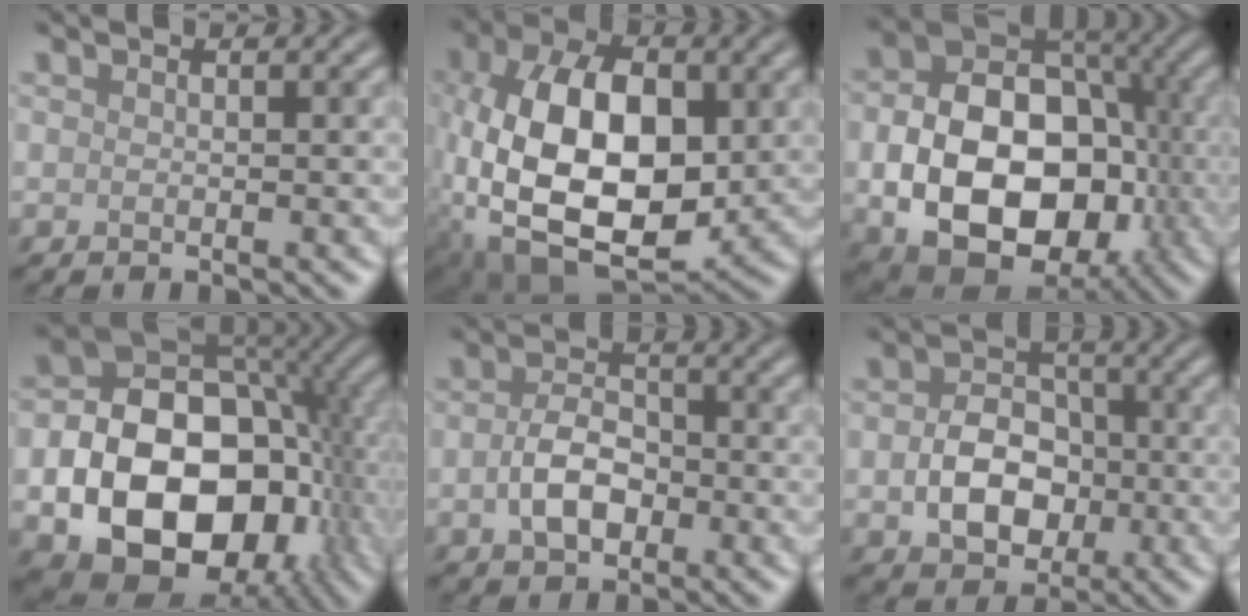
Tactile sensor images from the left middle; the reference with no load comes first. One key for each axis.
{"total": 13.5, "fx": -0.7, "fy": 8.1, "fz": 10.7, "tx": -0.207, "ty": 0.000, "tz": -0.011}
{"total": 13.7, "fx": -3.0, "fy": 9.6, "fz": 9.3, "tx": -0.146, "ty": -0.021, "tz": -0.057}
{"total": 17.2, "fx": -4.3, "fy": 12.1, "fz": 11.5, "tx": -0.167, "ty": -0.025, "tz": -0.059}
{"total": 4.1, "fx": -1.0, "fy": 2.7, "fz": 2.9, "tx": -0.062, "ty": 0.001, "tz": -0.020}
{"total": 5.7, "fx": -1.1, "fy": 4.3, "fz": 3.6, "tx": -0.063, "ty": -0.004, "tz": -0.013}